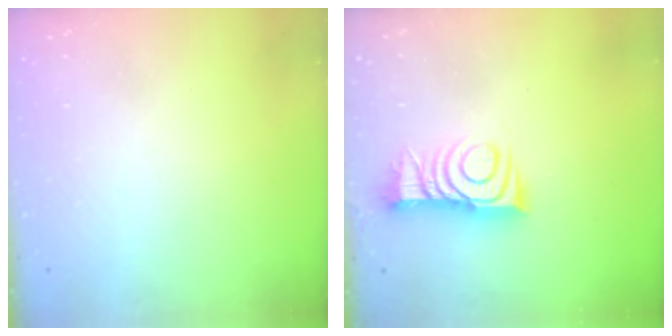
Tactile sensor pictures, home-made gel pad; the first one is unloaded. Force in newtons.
{"total": 10.7, "press": 10.6, "slide": 0.4}